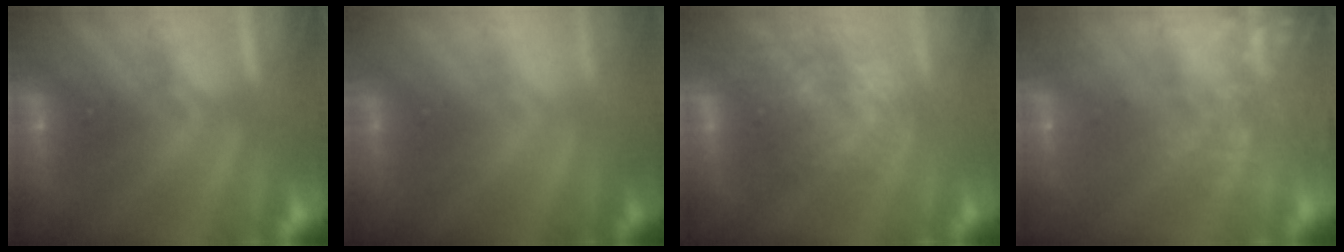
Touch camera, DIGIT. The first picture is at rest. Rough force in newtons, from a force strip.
{"total": 2.4}
{"total": 3.6}
{"total": 5.7}